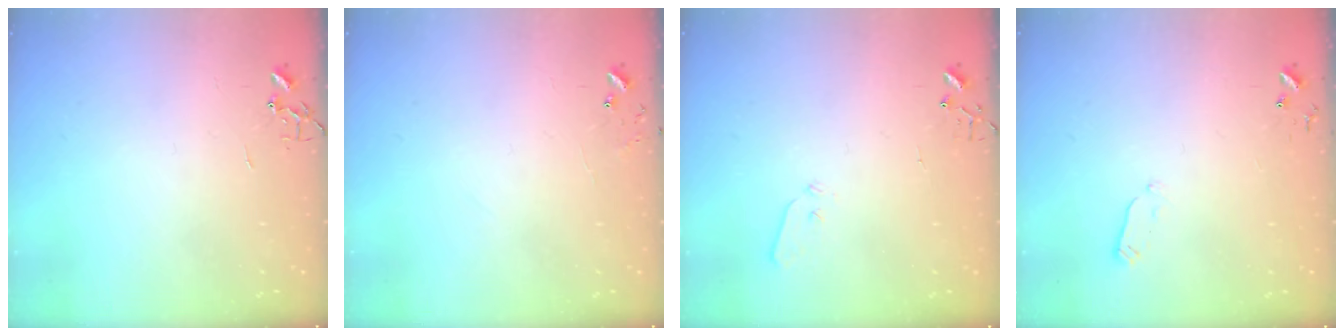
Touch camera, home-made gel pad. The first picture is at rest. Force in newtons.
{"total": 6.3, "press": 6.3, "slide": 0.5}
{"total": 4.0, "press": 3.9, "slide": 0.6}
{"total": 2.7, "press": 2.6, "slide": 0.4}